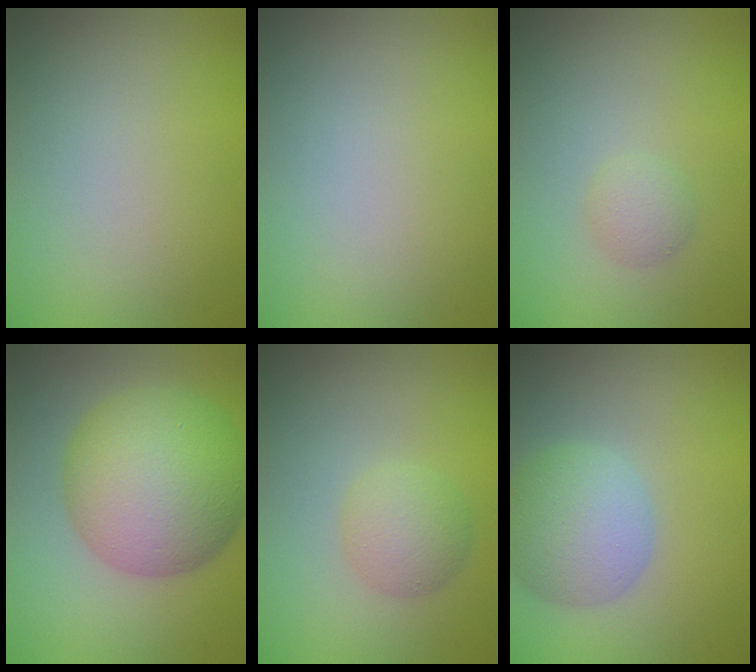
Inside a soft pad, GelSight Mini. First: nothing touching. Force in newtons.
{"total": 0.0}
{"total": 1.4, "press": 1.4, "slide": 0.0}
{"total": 10.7, "press": 10.7, "slide": 0.2}
{"total": 2.6, "press": 2.6, "slide": 0.1}
{"total": 5.5, "press": 5.5, "slide": 0.3}